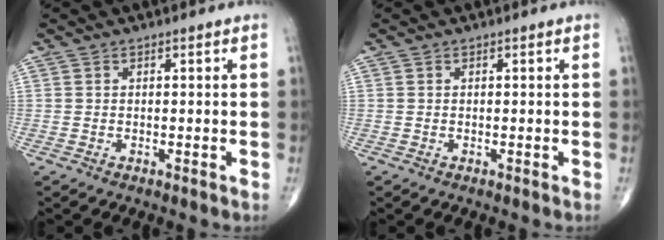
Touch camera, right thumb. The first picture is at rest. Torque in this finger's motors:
{"motor_torque": [-0.01, 0.00, 0.00, 0.01, 0.01]}